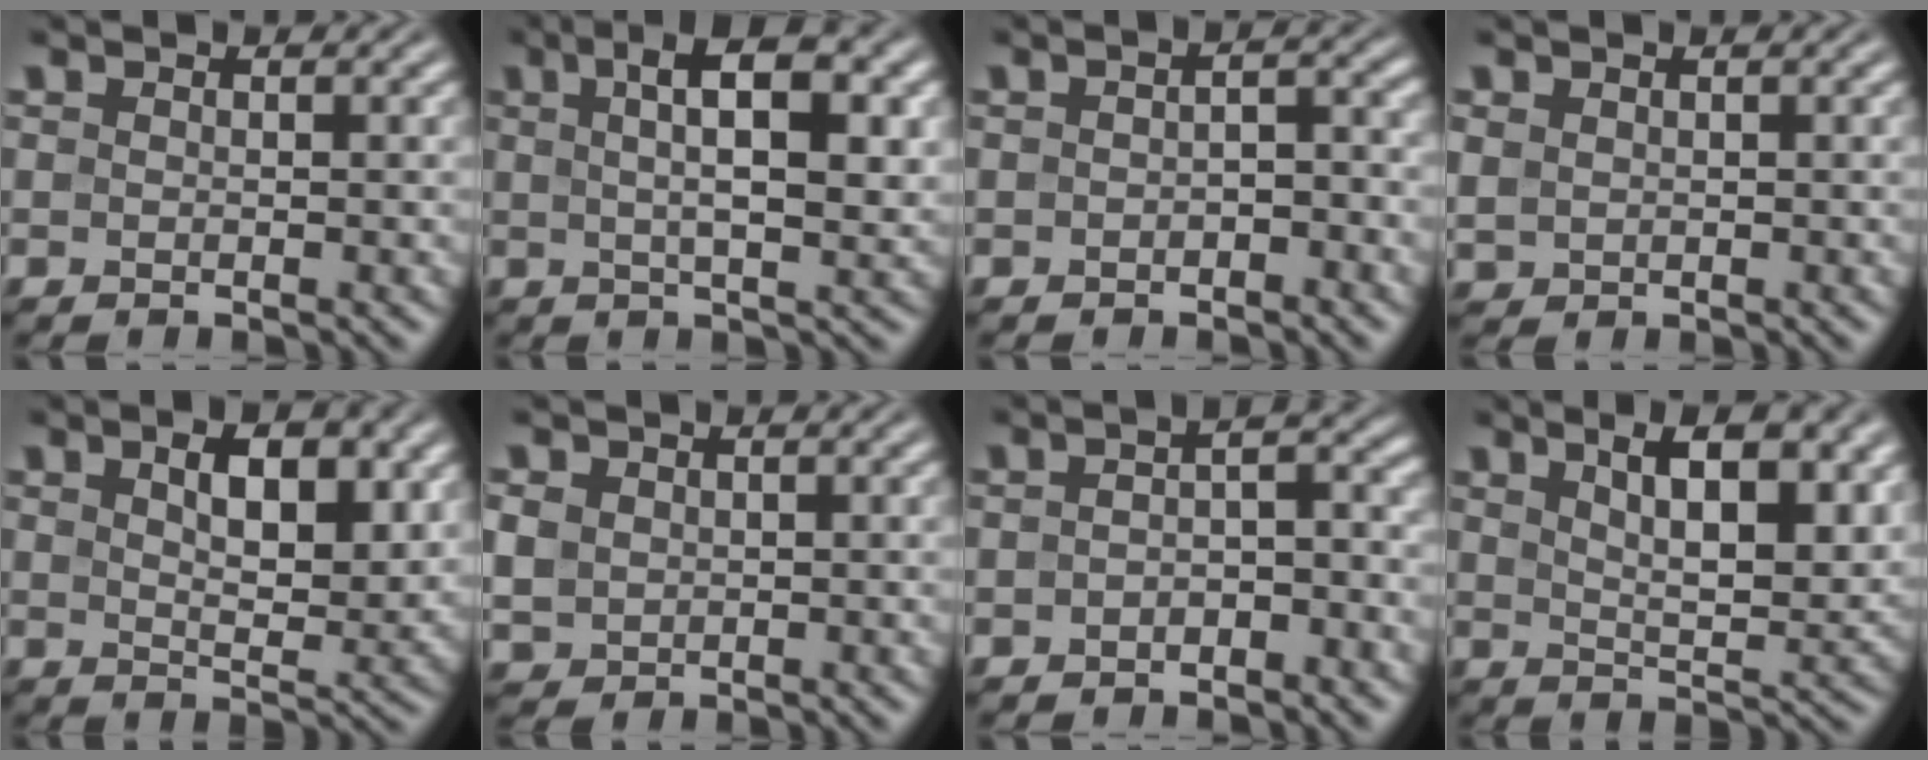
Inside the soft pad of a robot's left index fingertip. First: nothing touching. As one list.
[{"total": 7.3, "force": [2.0, 2.3, 6.7], "torque": [-0.097, 0.011, 0.029]}, {"total": 2.2, "force": [-0.8, 1.0, 1.7], "torque": [-0.027, 0.004, -0.016]}, {"total": 1.2, "force": [0.6, 1.0, 0.4], "torque": [-0.013, -0.001, 0.016]}, {"total": 5.6, "force": [2.0, 2.6, 4.5], "torque": [-0.071, -0.003, 0.036]}, {"total": 2.5, "force": [0.3, 2.3, 1.0], "torque": [-0.036, 0.001, 0.008]}, {"total": 3.3, "force": [-1.5, 1.6, 2.4], "torque": [-0.035, 0.008, -0.030]}, {"total": 7.9, "force": [3.5, 2.8, 6.5], "torque": [-0.086, 0.005, 0.055]}]